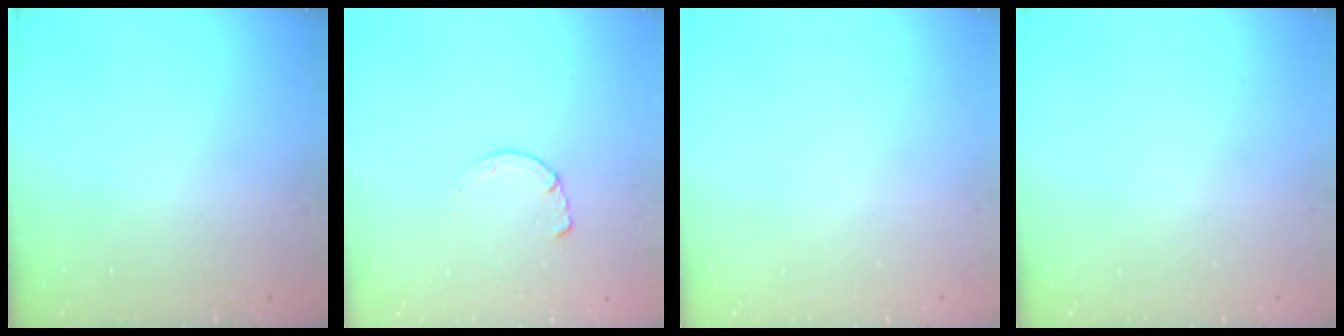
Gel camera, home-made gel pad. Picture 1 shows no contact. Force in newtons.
{"total": 1.8, "press": 1.7, "slide": 0.3}
{"total": 0.0}
{"total": 0.0}